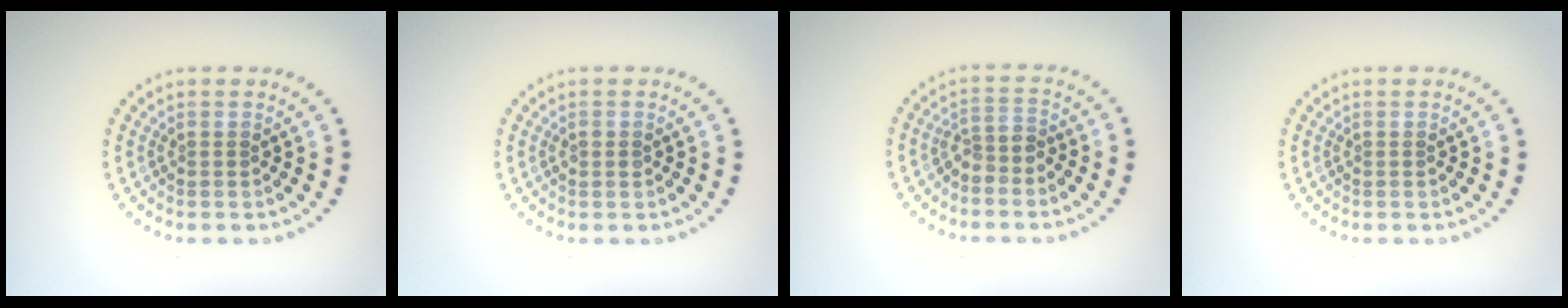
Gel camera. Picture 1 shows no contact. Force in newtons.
{"total": 1.0, "press": 1.0, "slide": 0.0}
{"total": 2.0, "press": 1.5, "slide": 1.3}
{"total": 0.0}